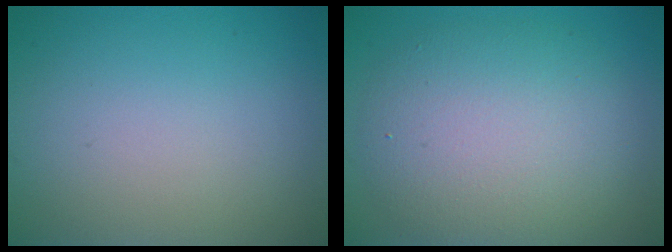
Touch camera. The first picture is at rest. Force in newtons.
{"total": 7.5, "press": 7.5, "slide": 0.7}